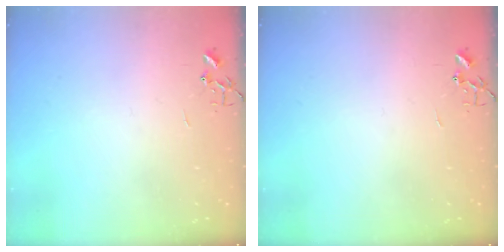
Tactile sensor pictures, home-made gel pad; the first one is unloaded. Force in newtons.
{"total": 0.0}